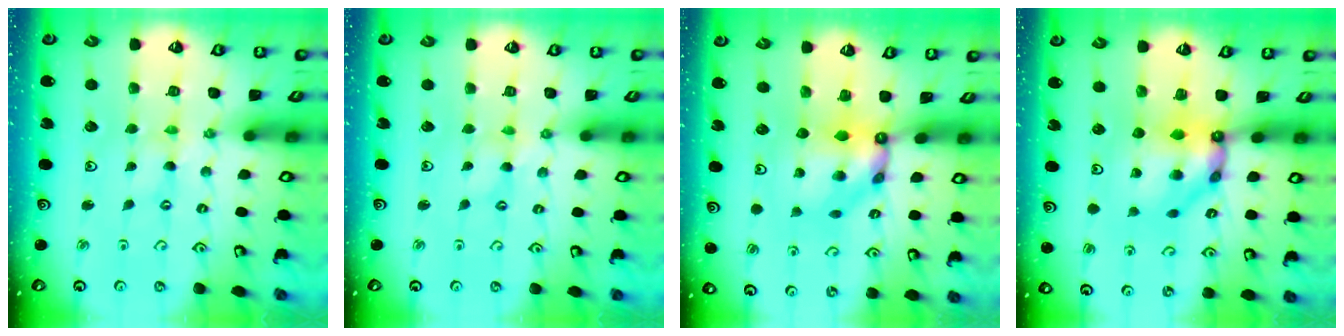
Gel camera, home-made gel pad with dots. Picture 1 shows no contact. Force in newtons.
{"total": 0.0}
{"total": 8.8, "press": 8.8, "slide": 0.7}
{"total": 9.0, "press": 8.9, "slide": 0.6}